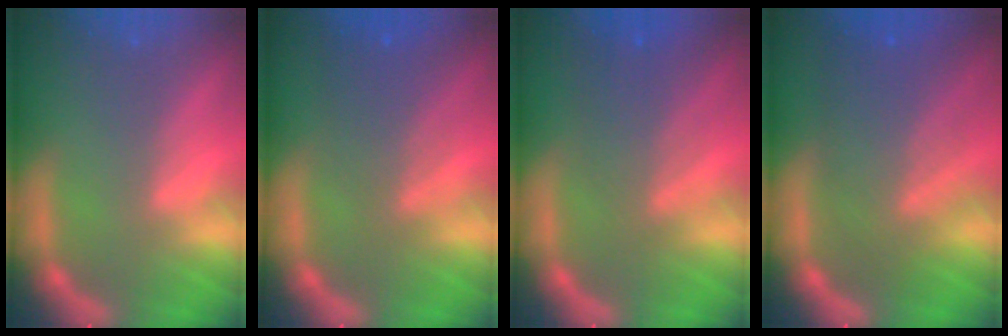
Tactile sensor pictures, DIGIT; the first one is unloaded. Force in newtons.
{"total": 4.6}
{"total": 5.0}
{"total": 8.0}